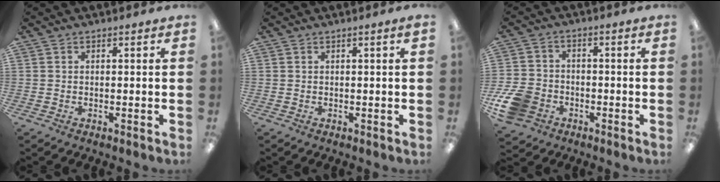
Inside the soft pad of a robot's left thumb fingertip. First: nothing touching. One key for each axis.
{"total": 0.7, "fx": 0.3, "fy": -0.2, "fz": 0.6, "tx": -0.011, "ty": -0.001, "tz": 0.005}
{"total": 9.8, "fx": -4.7, "fy": 7.3, "fz": 4.5, "tx": -0.099, "ty": 0.038, "tz": -0.083}